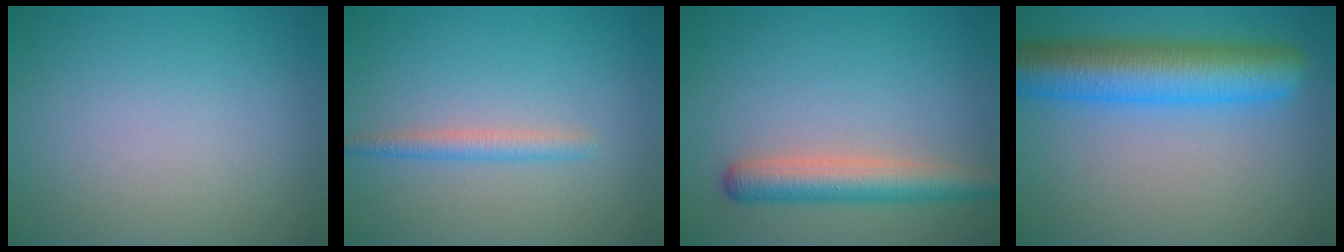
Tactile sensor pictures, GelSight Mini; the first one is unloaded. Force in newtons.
{"total": 1.7, "press": 1.7, "slide": 0.1}
{"total": 4.2, "press": 4.2, "slide": 0.3}
{"total": 8.3, "press": 8.3, "slide": 0.3}